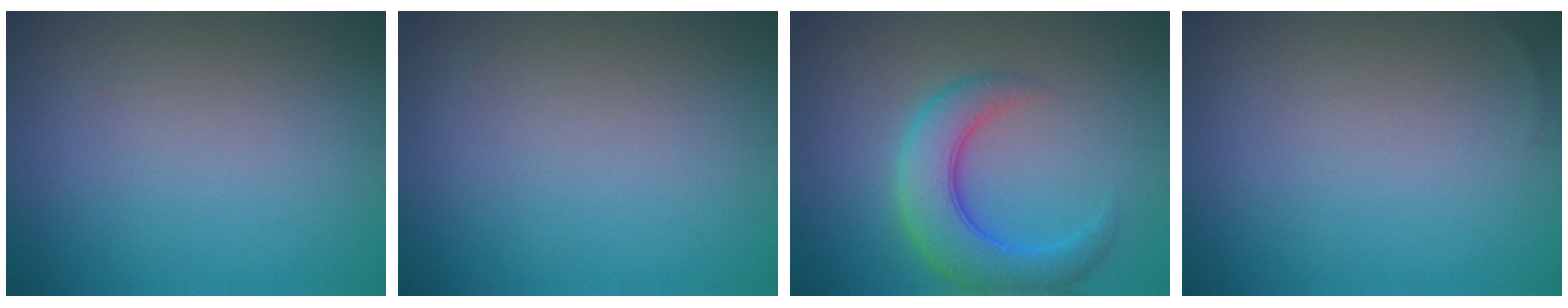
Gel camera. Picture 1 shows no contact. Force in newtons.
{"total": 0.0}
{"total": 5.9, "press": 5.9, "slide": 0.2}
{"total": 0.0}